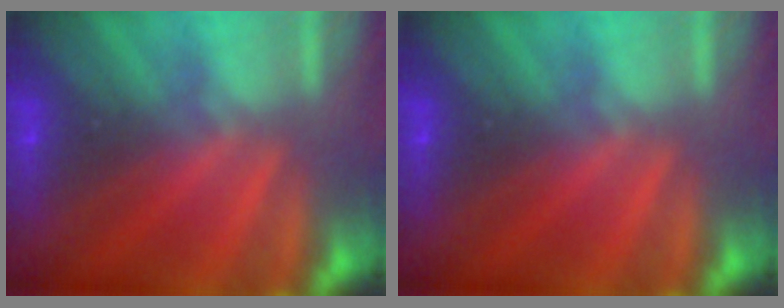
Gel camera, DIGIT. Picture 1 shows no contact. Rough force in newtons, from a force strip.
{"total": 0.0}